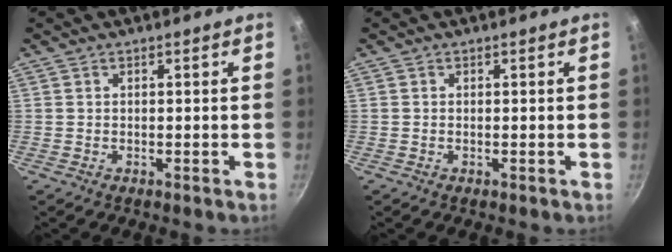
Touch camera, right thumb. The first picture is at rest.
{"total": 0.0}